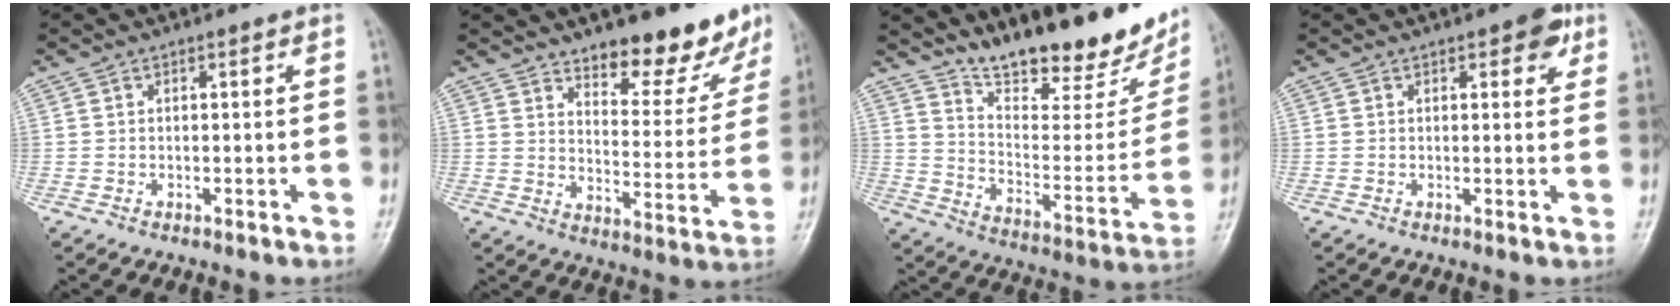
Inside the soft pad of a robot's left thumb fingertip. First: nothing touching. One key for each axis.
{"total": 13.8, "fx": 11.0, "fy": 4.6, "fz": 7.0, "tx": -0.051, "ty": -0.090, "tz": 0.158}
{"total": 25.1, "fx": 19.2, "fy": 7.3, "fz": 14.4, "tx": -0.178, "ty": -0.103, "tz": 0.284}
{"total": 4.3, "fx": 2.1, "fy": 2.1, "fz": 3.1, "tx": -0.018, "ty": -0.004, "tz": 0.018}